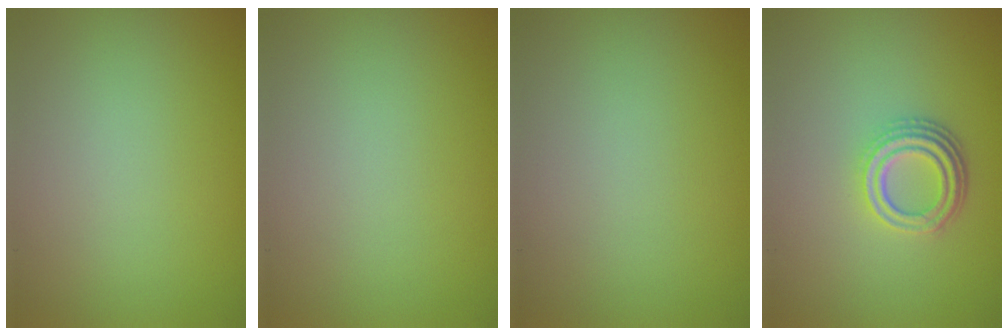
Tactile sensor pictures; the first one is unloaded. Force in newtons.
{"total": 0.0}
{"total": 0.0}
{"total": 4.0, "press": 3.0, "slide": 2.6}